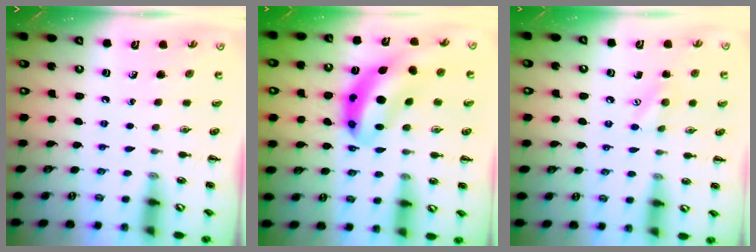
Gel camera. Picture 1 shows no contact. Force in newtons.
{"total": 10.0, "press": 9.6, "slide": 2.6}
{"total": 8.2, "press": 8.1, "slide": 1.6}